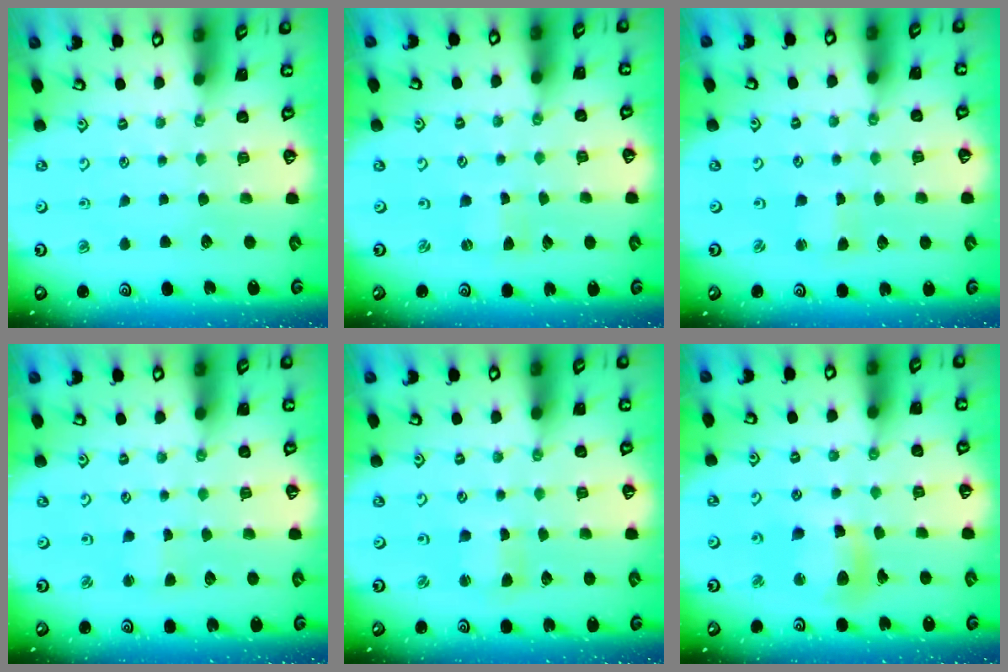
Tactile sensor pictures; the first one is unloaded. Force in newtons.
{"total": 0.0}
{"total": 1.1, "press": 1.1, "slide": 0.3}
{"total": 1.2, "press": 1.2, "slide": 0.2}
{"total": 1.9, "press": 1.8, "slide": 0.3}
{"total": 11.7, "press": 11.5, "slide": 1.9}